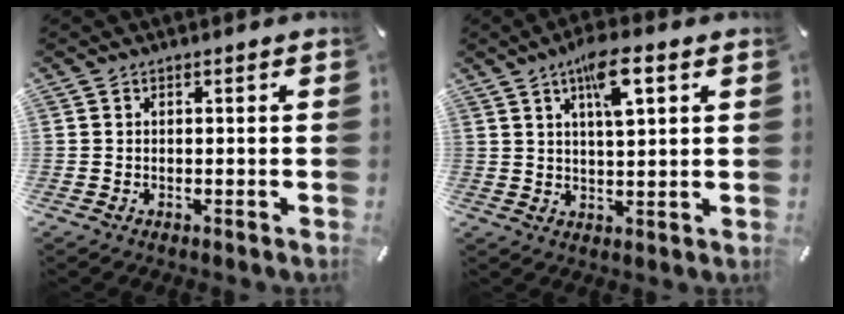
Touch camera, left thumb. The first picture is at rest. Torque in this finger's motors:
{"motor_torque": [1.45, 1.52, 0.95, -0.87, 0.36]}